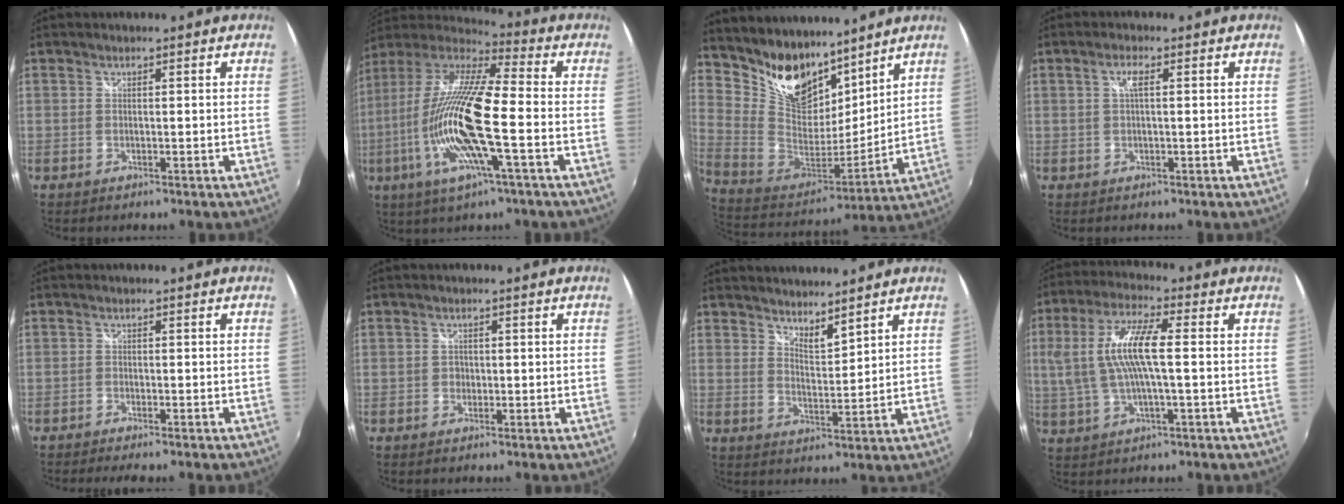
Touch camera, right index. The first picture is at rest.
{"total": 20.1, "force": [-4.7, 3.1, 19.3], "torque": [-0.353, -0.028, -0.096]}
{"total": 18.9, "force": [13.5, 10.7, 7.9], "torque": [-0.194, 0.009, 0.269]}
{"total": 2.2, "force": [0.4, 0.3, 2.1], "torque": [-0.039, 0.006, 0.005]}
{"total": 3.9, "force": [-3.4, 0.4, 1.8], "torque": [-0.046, -0.016, -0.056]}
{"total": 1.2, "force": [-0.4, 1.2, 0.1], "torque": [-0.001, -0.002, -0.006]}
{"total": 4.7, "force": [4.3, 0.8, 1.6], "torque": [-0.021, -0.002, 0.071]}
{"total": 11.7, "force": [0.4, 3.0, 11.3], "torque": [-0.222, 0.006, 0.011]}